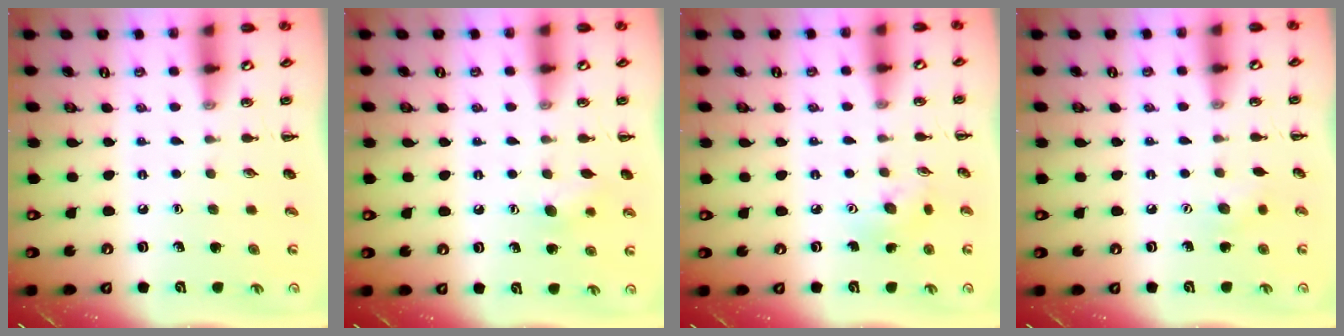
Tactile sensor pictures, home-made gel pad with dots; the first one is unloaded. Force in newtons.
{"total": 6.8, "press": 6.6, "slide": 1.7}
{"total": 3.3, "press": 3.2, "slide": 0.9}
{"total": 5.2, "press": 5.0, "slide": 1.2}